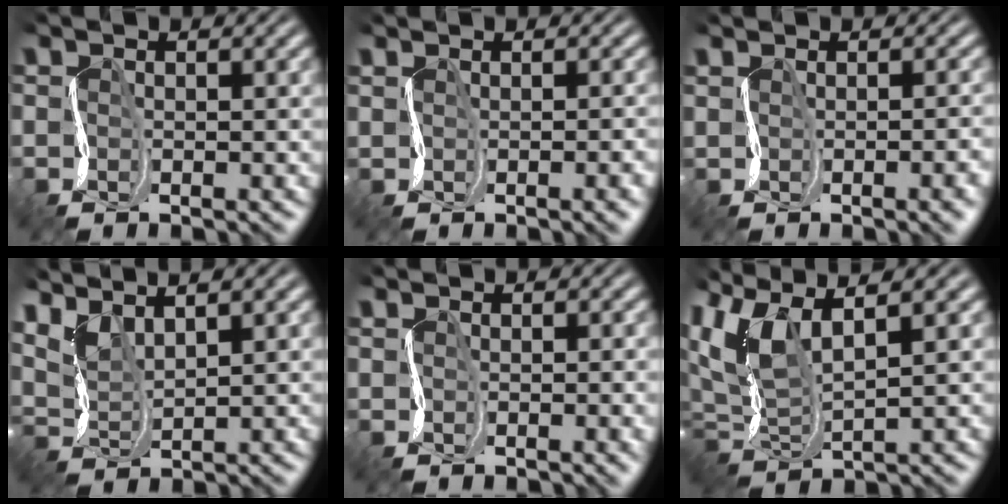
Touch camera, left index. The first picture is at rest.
{"total": 3.0, "force": [-0.2, 1.6, 2.5], "torque": [-0.004, 0.011, 0.008]}
{"total": 4.1, "force": [-0.6, 2.1, 3.5], "torque": [-0.007, 0.010, 0.006]}
{"total": 3.9, "force": [3.7, 0.7, 1.2], "torque": [-0.045, 0.005, 0.079]}
{"total": 0.9, "force": [0.4, 0.4, 0.7], "torque": [0.004, 0.001, 0.011]}
{"total": 5.9, "force": [4.2, 2.0, 3.6], "torque": [-0.103, 0.012, 0.080]}